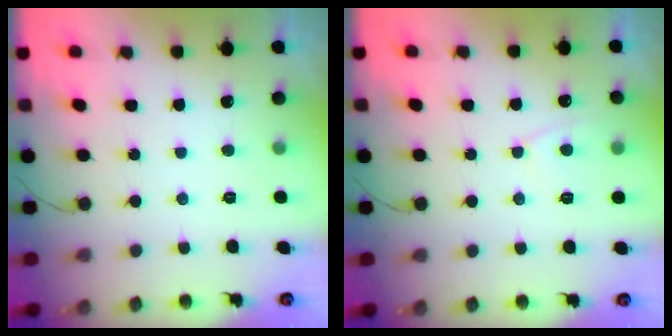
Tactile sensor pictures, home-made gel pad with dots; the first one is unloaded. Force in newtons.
{"total": 4.4, "press": 4.4, "slide": 0.5}